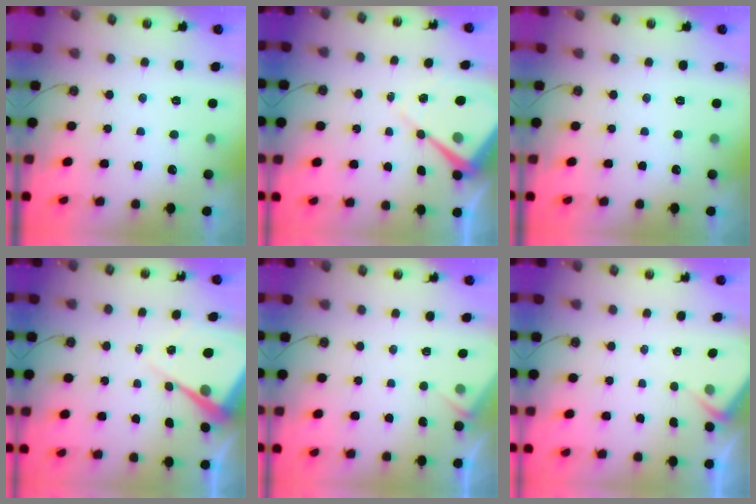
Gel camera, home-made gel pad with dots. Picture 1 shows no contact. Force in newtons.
{"total": 9.2, "press": 9.2, "slide": 0.6}
{"total": 0.0}
{"total": 8.3, "press": 8.3, "slide": 0.7}
{"total": 3.5, "press": 3.5, "slide": 0.6}
{"total": 2.8, "press": 2.7, "slide": 0.4}